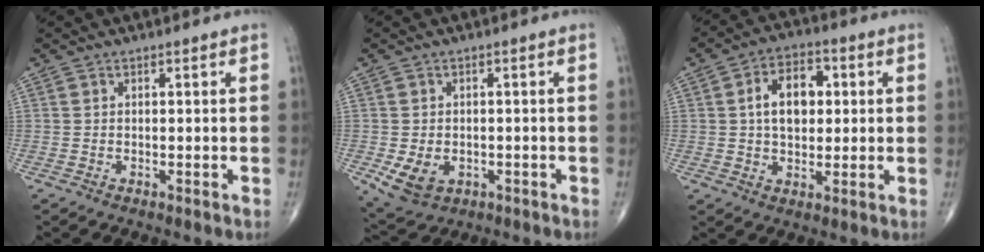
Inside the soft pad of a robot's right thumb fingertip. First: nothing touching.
{"total": 6.2, "force": [-1.7, 4.5, 3.9], "torque": [-0.065, -0.001, -0.016]}
{"total": 10.0, "force": [1.6, 6.5, 7.4], "torque": [-0.099, 0.012, 0.024]}